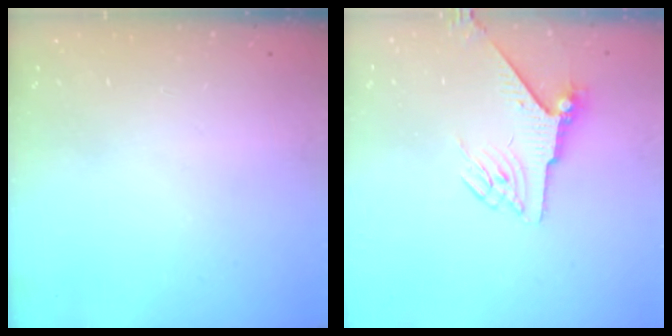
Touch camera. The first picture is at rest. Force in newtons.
{"total": 6.0, "press": 5.9, "slide": 1.0}